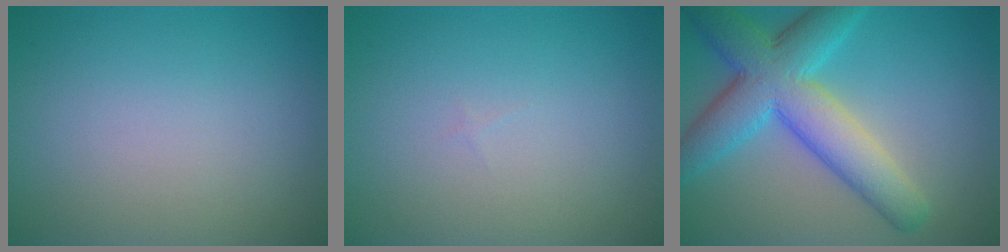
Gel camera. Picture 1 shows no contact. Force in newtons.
{"total": 0.0}
{"total": 8.5, "press": 8.5, "slide": 0.2}